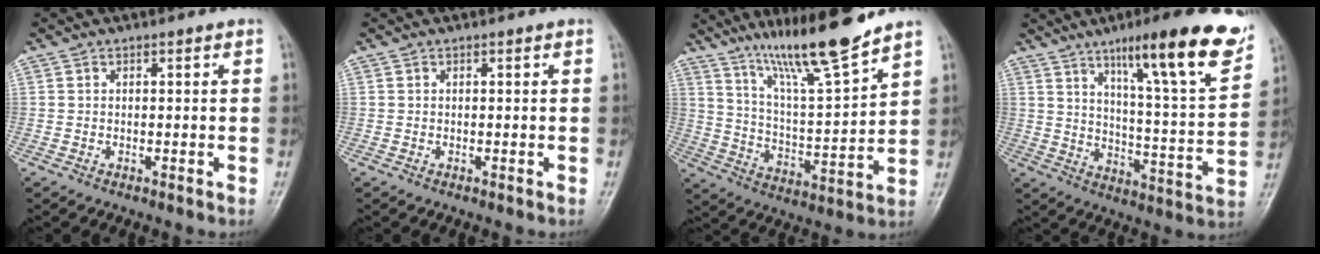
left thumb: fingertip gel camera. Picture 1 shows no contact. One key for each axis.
{"total": 0.0}
{"total": 15.5, "fx": 12.0, "fy": 1.0, "fz": 9.8, "tx": -0.159, "ty": -0.072, "tz": 0.214}
{"total": 20.7, "fx": 12.5, "fy": 3.3, "fz": 16.1, "tx": -0.204, "ty": -0.052, "tz": 0.190}